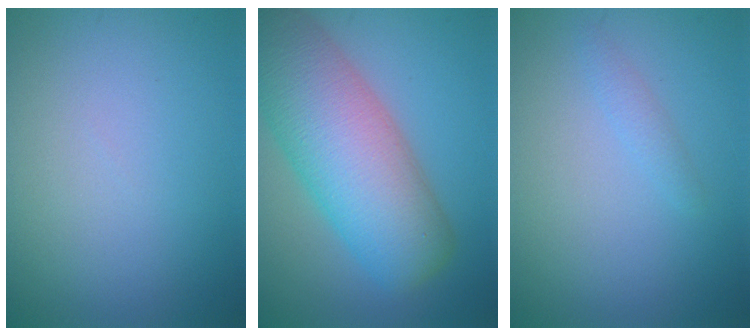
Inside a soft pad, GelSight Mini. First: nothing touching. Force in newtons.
{"total": 10.8, "press": 10.8, "slide": 0.5}
{"total": 1.0, "press": 1.0, "slide": 0.0}